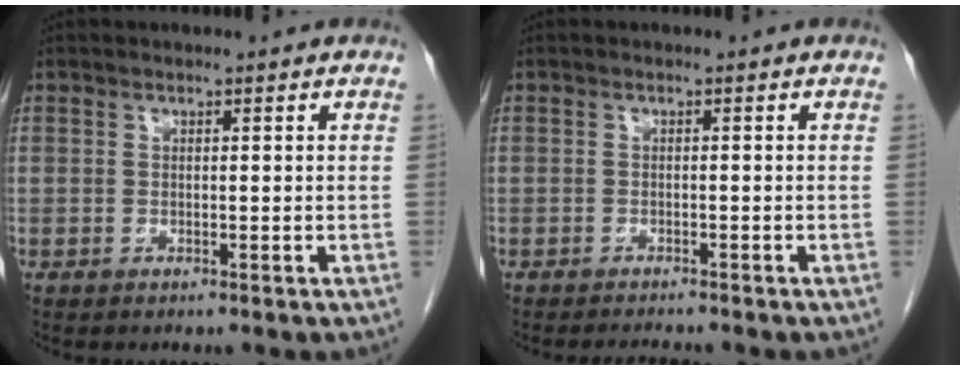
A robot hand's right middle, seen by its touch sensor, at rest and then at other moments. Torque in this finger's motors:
{"motor_torque": [0.05, -0.03, 0.00, 0.01]}